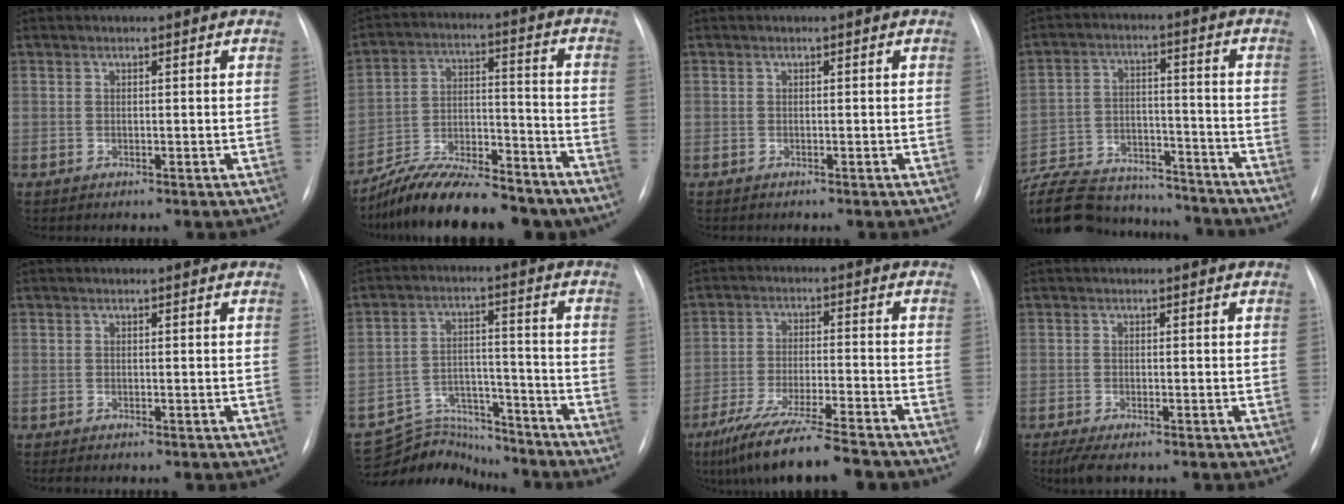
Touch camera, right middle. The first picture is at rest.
{"total": 19.4, "force": [-16.8, 5.0, 8.3], "torque": [-0.138, 0.022, -0.267]}
{"total": 0.0}
{"total": 25.6, "force": [-22.6, 7.4, 9.5], "torque": [-0.226, -0.020, -0.342]}
{"total": 0.7, "force": [-0.6, 0.1, 0.4], "torque": [-0.007, -0.003, -0.009]}
{"total": 9.7, "force": [-9.4, 2.4, -0.8], "torque": [0.012, 0.037, -0.160]}
{"total": 14.8, "force": [-12.2, 0.9, 8.4], "torque": [-0.155, -0.040, -0.199]}
{"total": 3.3, "force": [-2.4, 0.7, 2.2], "torque": [-0.042, -0.012, -0.039]}